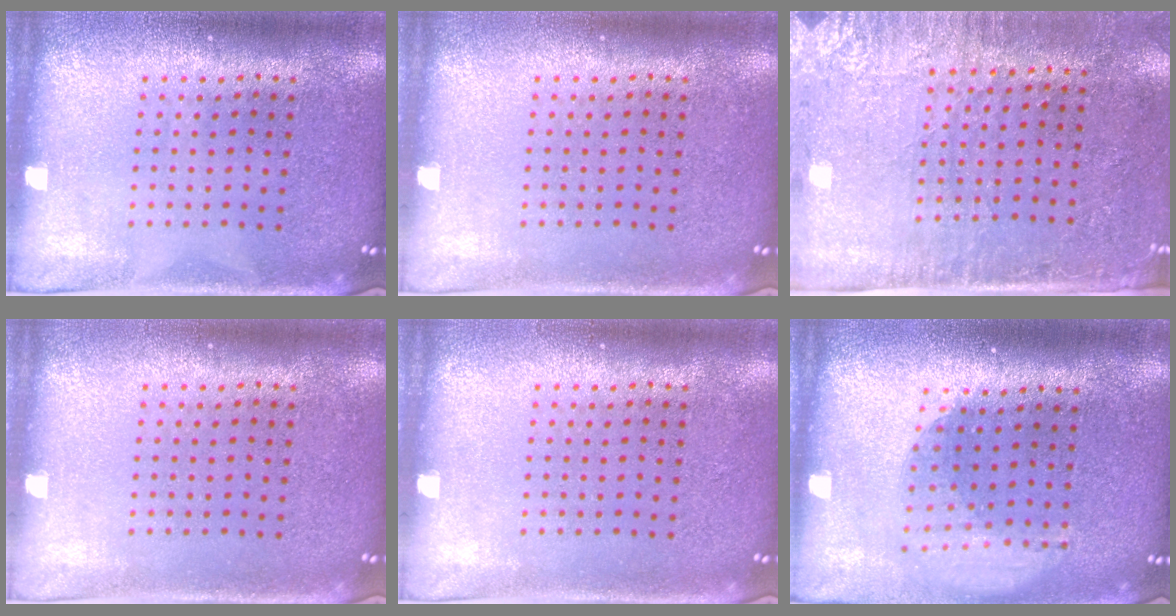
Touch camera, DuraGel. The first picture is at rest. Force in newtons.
{"total": 0.0}
{"total": 2.9, "press": 2.5, "slide": 1.5}
{"total": 0.0}
{"total": 0.0}
{"total": 1.9, "press": 1.4, "slide": 1.2}